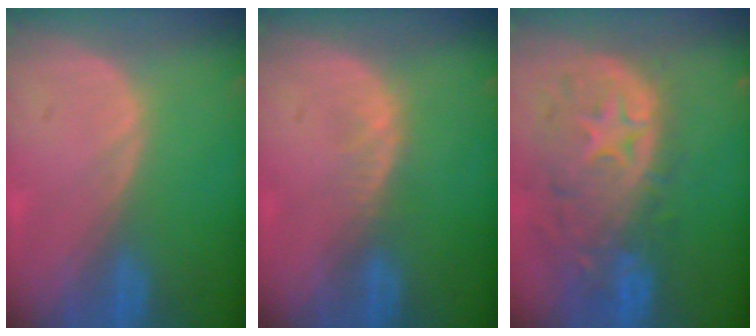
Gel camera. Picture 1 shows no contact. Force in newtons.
{"total": 1.5, "press": 1.5, "slide": 0.2}
{"total": 12.4, "press": 10.5, "slide": 6.7}